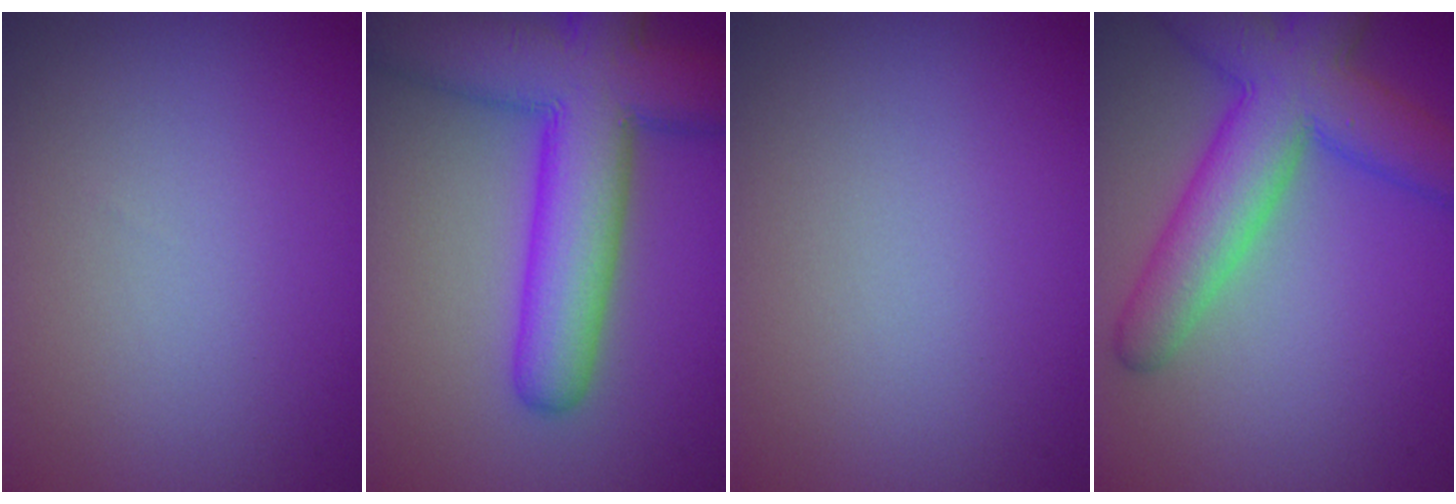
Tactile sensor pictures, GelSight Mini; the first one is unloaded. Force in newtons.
{"total": 11.0, "press": 11.0, "slide": 0.6}
{"total": 0.0}
{"total": 8.6, "press": 8.6, "slide": 0.4}